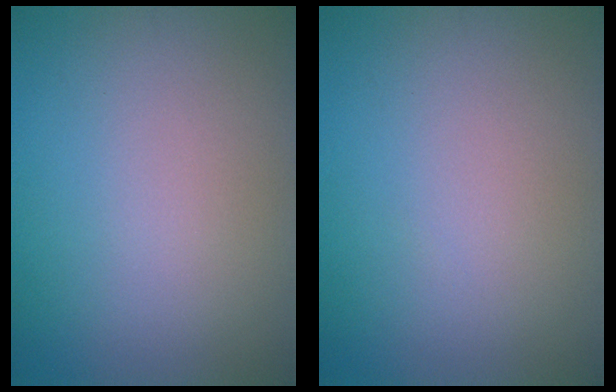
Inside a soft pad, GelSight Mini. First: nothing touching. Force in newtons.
{"total": 0.0}